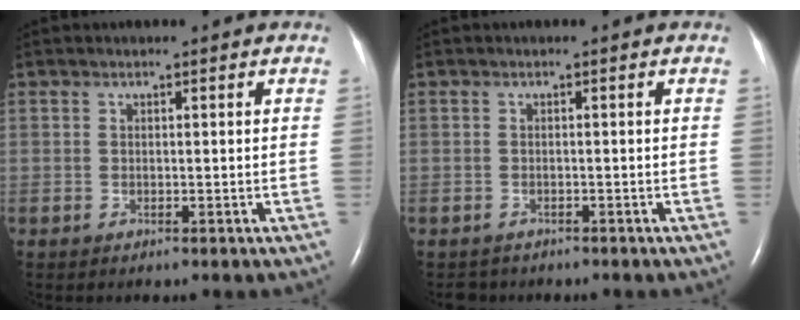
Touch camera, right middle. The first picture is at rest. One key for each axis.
{"total": 1.5, "fx": -1.3, "fy": 0.8, "fz": -0.2, "tx": -0.003, "ty": -0.001, "tz": -0.019}